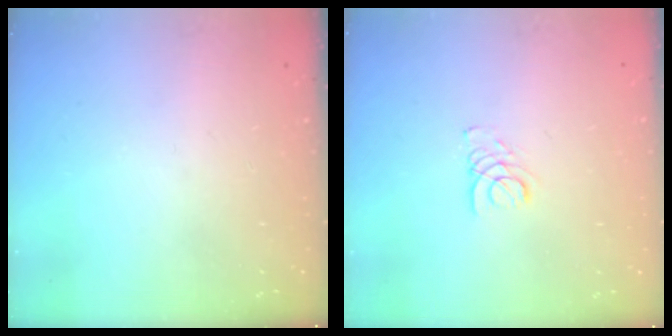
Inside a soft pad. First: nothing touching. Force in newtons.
{"total": 1.9, "press": 1.9, "slide": 0.2}